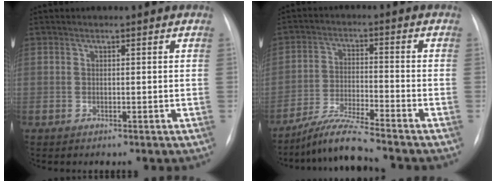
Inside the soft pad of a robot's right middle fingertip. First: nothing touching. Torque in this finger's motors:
{"motor_torque": [0.12, -0.97, 0.02, 0.08]}